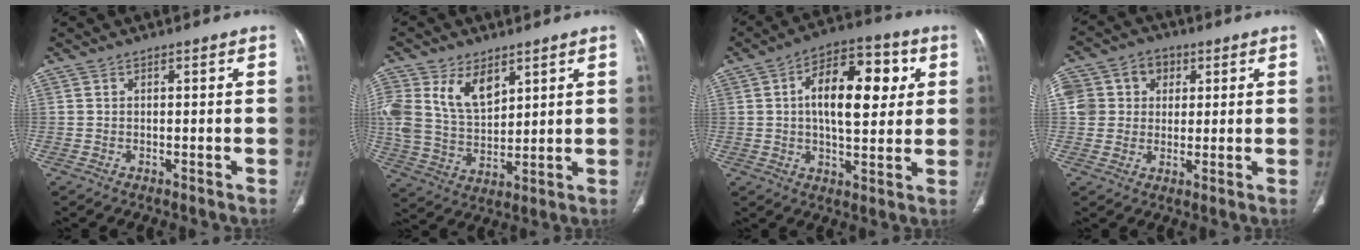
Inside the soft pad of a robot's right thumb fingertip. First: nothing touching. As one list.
[{"total": 13.9, "force": [6.4, 8.5, 8.9], "torque": [-0.168, -0.023, 0.138]}, {"total": 15.8, "force": [3.4, 7.8, 13.3], "torque": [-0.179, 0.011, 0.047]}, {"total": 11.3, "force": [2.8, 10.0, 4.4], "torque": [-0.063, 0.022, 0.047]}]